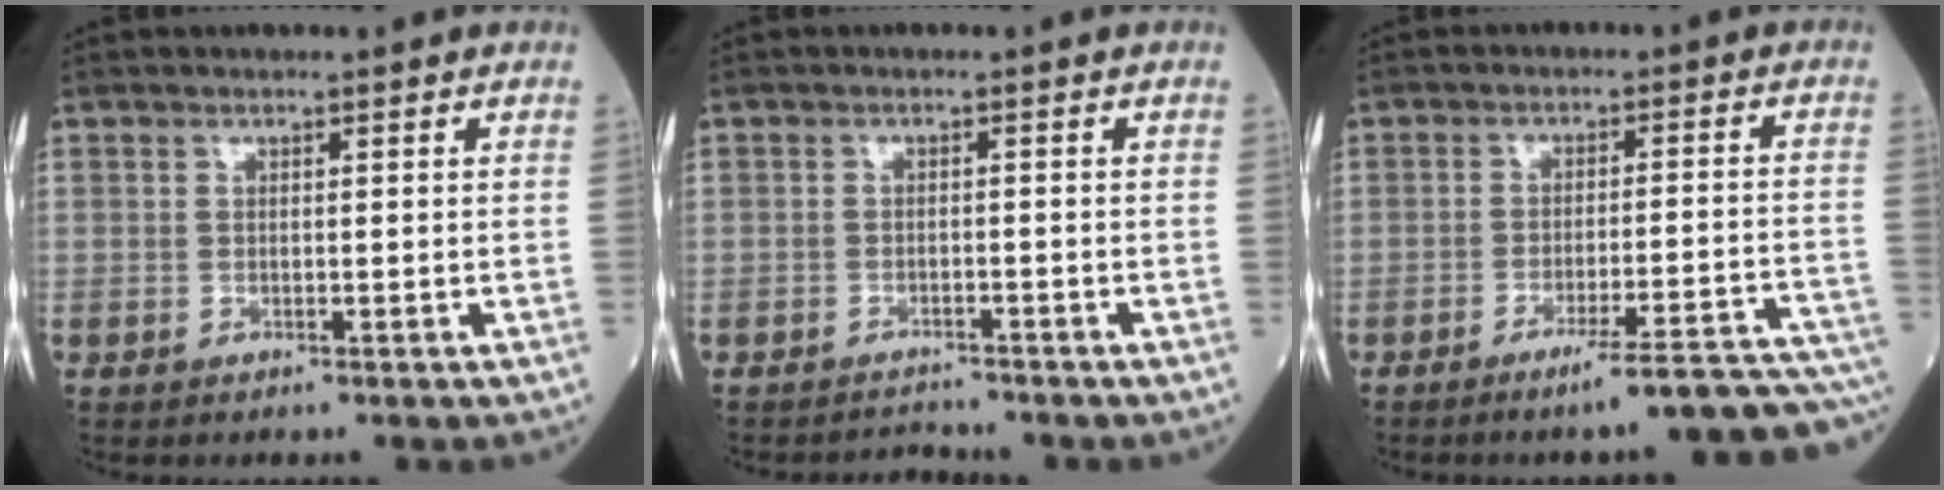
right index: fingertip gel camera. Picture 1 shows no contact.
{"total": 2.3, "force": [-2.2, -0.1, -0.8], "torque": [0.015, -0.010, -0.034]}
{"total": 14.2, "force": [-12.4, -0.7, 6.8], "torque": [-0.040, 0.026, -0.162]}